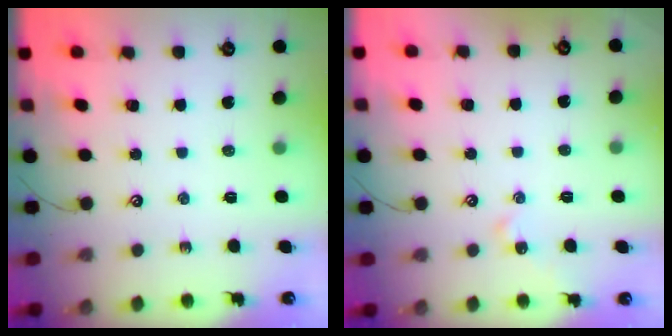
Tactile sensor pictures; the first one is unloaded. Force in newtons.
{"total": 0.9, "press": 0.9, "slide": 0.2}